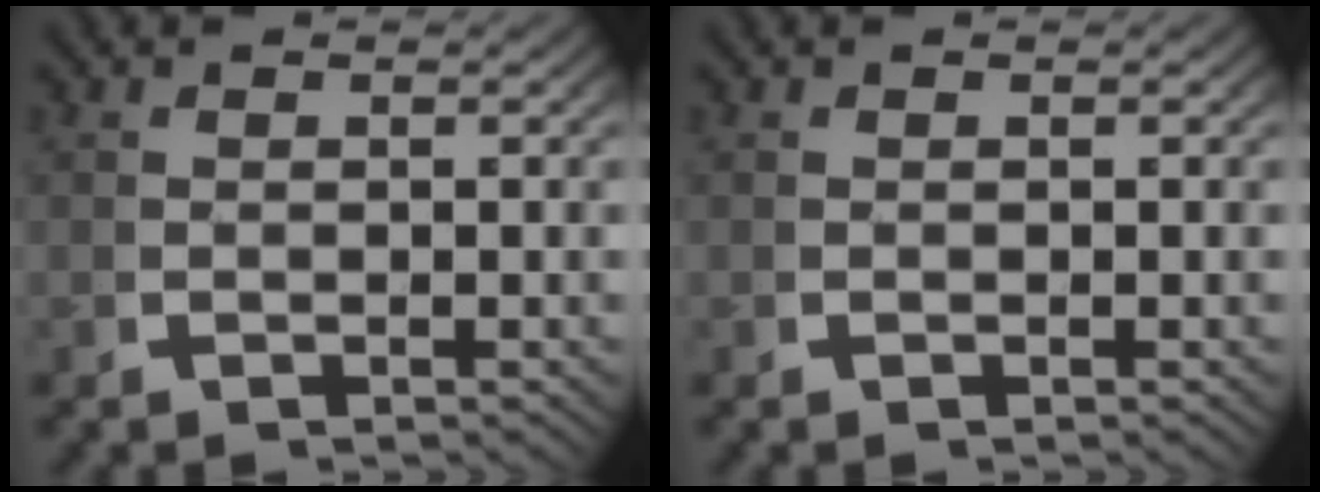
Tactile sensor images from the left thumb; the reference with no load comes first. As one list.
[{"total": 0.0}]